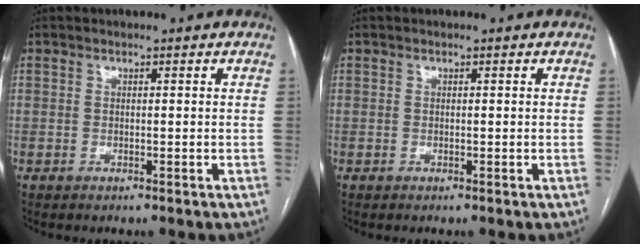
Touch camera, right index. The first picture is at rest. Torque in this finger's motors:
{"motor_torque": [-0.02, 0.03, 0.00, 0.00]}